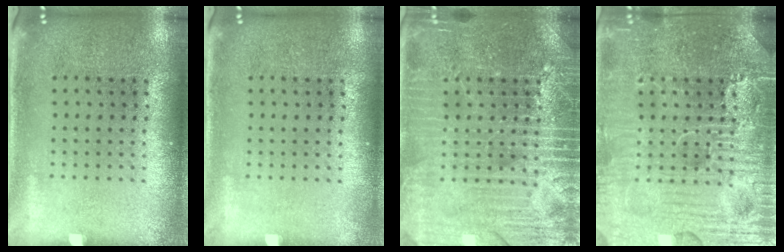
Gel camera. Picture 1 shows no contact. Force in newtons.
{"total": 0.0}
{"total": 4.2, "press": 4.2, "slide": 0.6}
{"total": 6.4, "press": 6.3, "slide": 0.7}